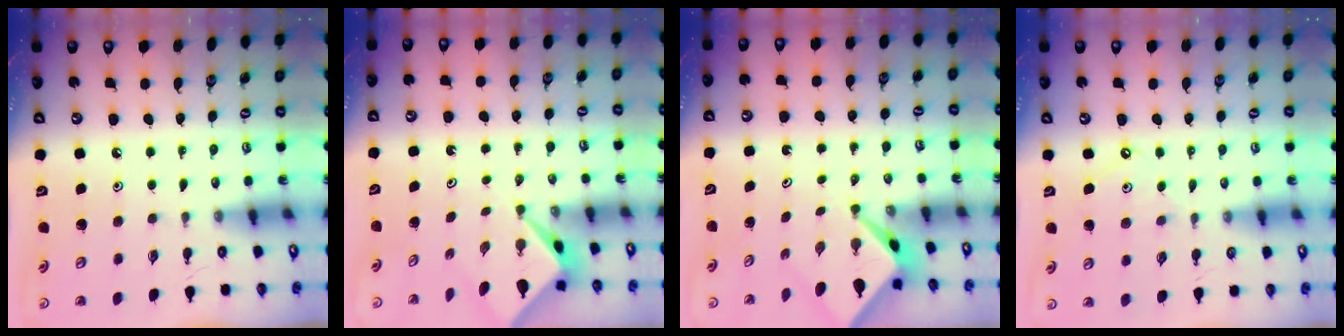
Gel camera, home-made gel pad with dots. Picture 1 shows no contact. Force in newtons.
{"total": 2.2, "press": 2.2, "slide": 0.2}
{"total": 2.5, "press": 2.5, "slide": 0.2}
{"total": 5.6, "press": 5.6, "slide": 0.4}